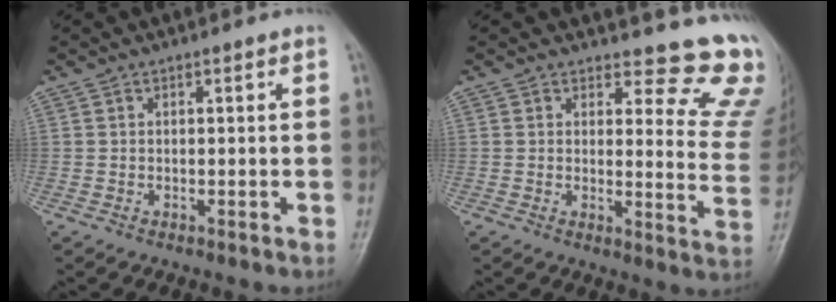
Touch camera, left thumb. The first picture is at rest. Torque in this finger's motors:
{"motor_torque": [0.53, 0.32, 0.12, -0.28, 0.03]}